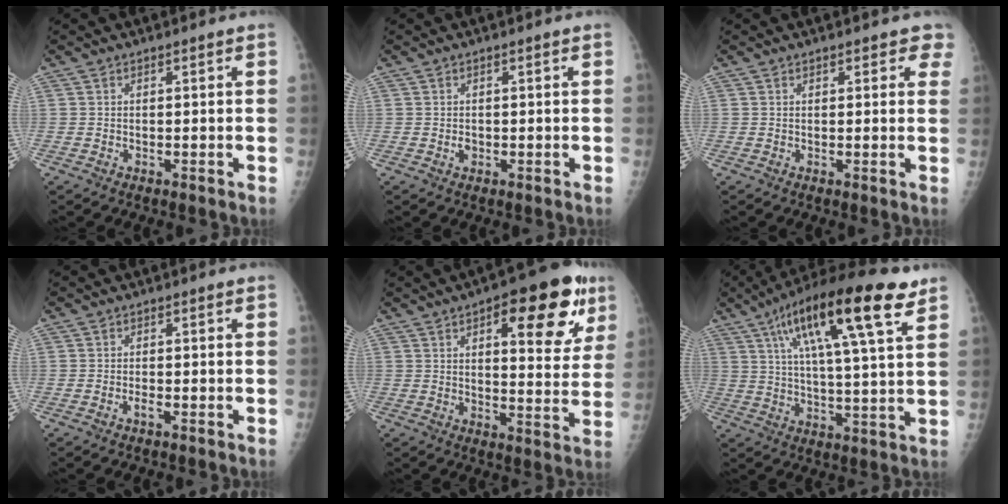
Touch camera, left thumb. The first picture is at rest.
{"total": 1.0, "force": [-0.2, 0.8, 0.6], "torque": [-0.006, 0.001, -0.002]}
{"total": 2.9, "force": [2.1, 1.5, 1.4], "torque": [0.018, -0.004, 0.017]}
{"total": 1.3, "force": [-0.7, 0.5, 1.0], "torque": [-0.019, 0.003, -0.012]}
{"total": 17.7, "force": [8.0, 6.8, 14.2], "torque": [-0.143, -0.019, 0.102]}
{"total": 21.1, "force": [10.6, 4.6, 17.7], "torque": [-0.283, -0.006, 0.170]}